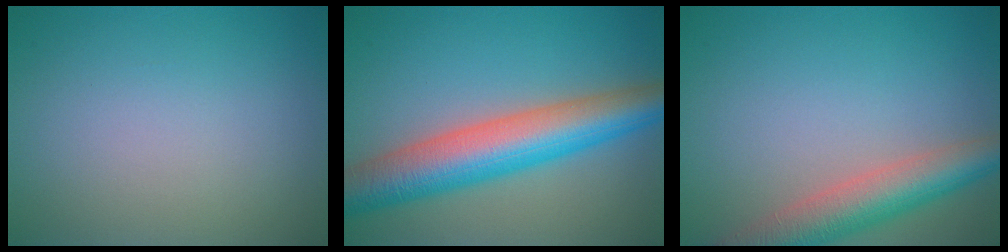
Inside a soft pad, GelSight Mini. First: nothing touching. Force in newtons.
{"total": 9.0, "press": 8.9, "slide": 0.1}
{"total": 5.9, "press": 5.8, "slide": 0.2}